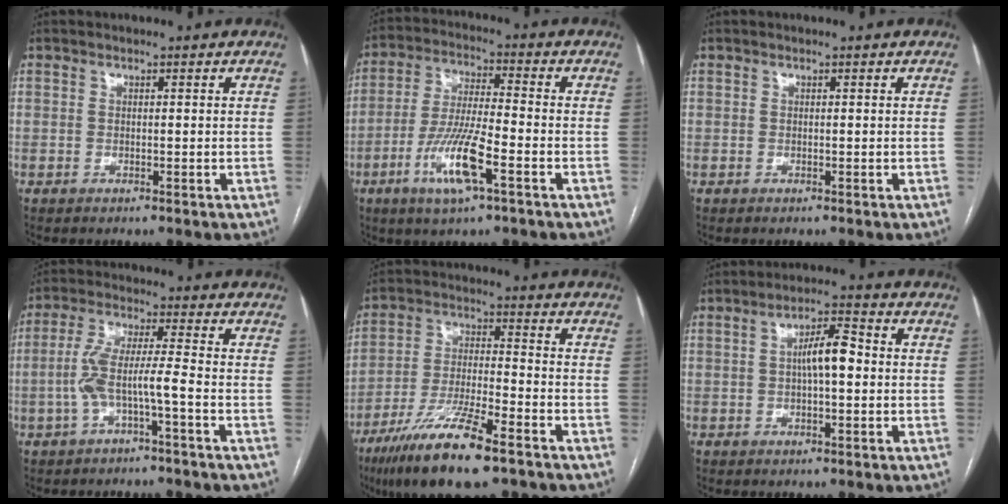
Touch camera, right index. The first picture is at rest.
{"total": 11.0, "force": [-4.7, 1.4, 9.8], "torque": [-0.197, -0.012, -0.088]}
{"total": 0.0}
{"total": 7.1, "force": [-2.3, 0.2, 6.7], "torque": [-0.141, 0.020, -0.043]}
{"total": 14.6, "force": [-9.3, 1.8, 11.0], "torque": [-0.218, -0.032, -0.167]}
{"total": 5.7, "force": [0.1, 1.5, 5.5], "torque": [-0.099, 0.018, 0.001]}